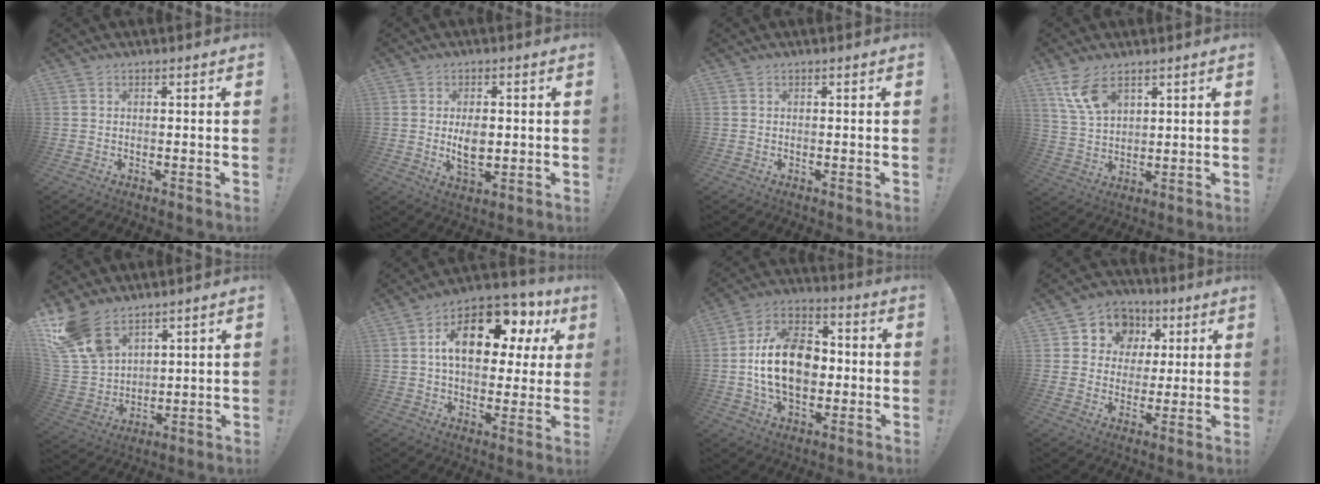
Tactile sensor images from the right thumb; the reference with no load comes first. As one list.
[{"total": 6.4, "force": [0.3, 4.1, 4.9], "torque": [-0.073, -0.005, 0.001]}, {"total": 0.0}, {"total": 9.9, "force": [6.2, 5.0, 5.9], "torque": [-0.115, -0.021, 0.122]}, {"total": 15.1, "force": [10.3, 8.5, 7.1], "torque": [-0.157, -0.054, 0.203]}, {"total": 18.2, "force": [6.6, 9.7, 14.0], "torque": [-0.220, -0.024, 0.107]}, {"total": 18.7, "force": [-1.0, 12.8, 13.6], "torque": [-0.251, 0.015, -0.017]}, {"total": 9.7, "force": [2.8, 8.8, 3.0], "torque": [-0.037, -0.014, 0.057]}]